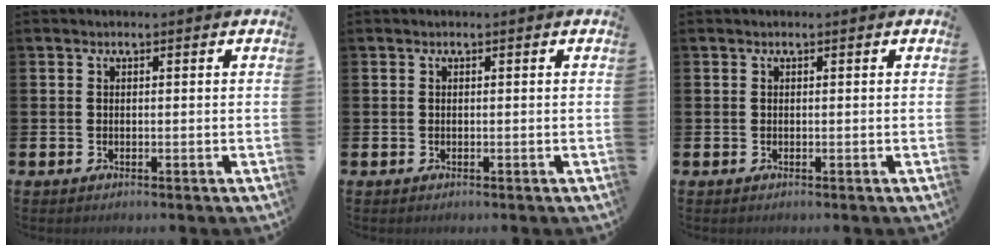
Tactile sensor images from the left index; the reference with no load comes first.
{"total": 0.0}
{"total": 0.0}